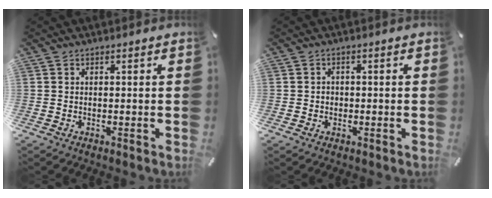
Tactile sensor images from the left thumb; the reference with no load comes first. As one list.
[{"total": 1.5, "force": [-0.4, 1.3, 0.5], "torque": [-0.009, 0.005, -0.012]}]